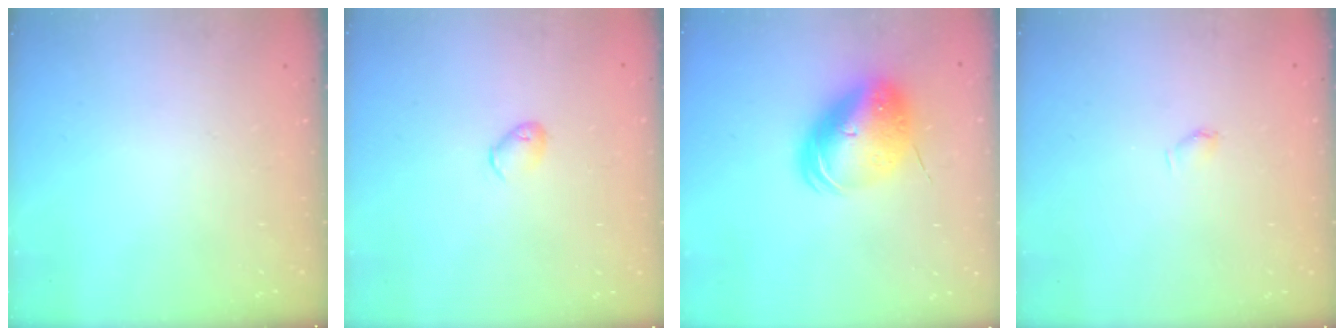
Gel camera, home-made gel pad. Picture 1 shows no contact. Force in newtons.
{"total": 4.6, "press": 4.5, "slide": 1.1}
{"total": 14.0, "press": 13.8, "slide": 2.6}
{"total": 3.5, "press": 3.4, "slide": 0.7}